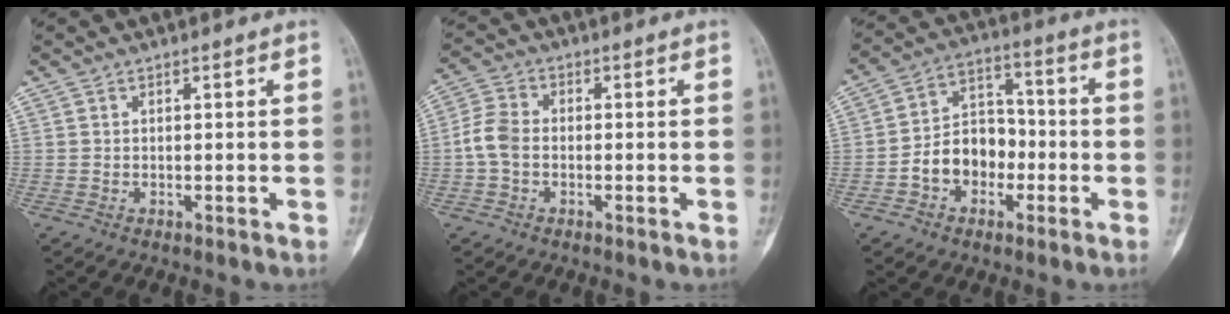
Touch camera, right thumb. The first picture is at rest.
{"total": 5.2, "force": [-0.9, 3.8, 3.5], "torque": [-0.073, 0.014, -0.027]}
{"total": 10.9, "force": [-3.0, 8.2, 6.4], "torque": [-0.075, 0.049, -0.060]}